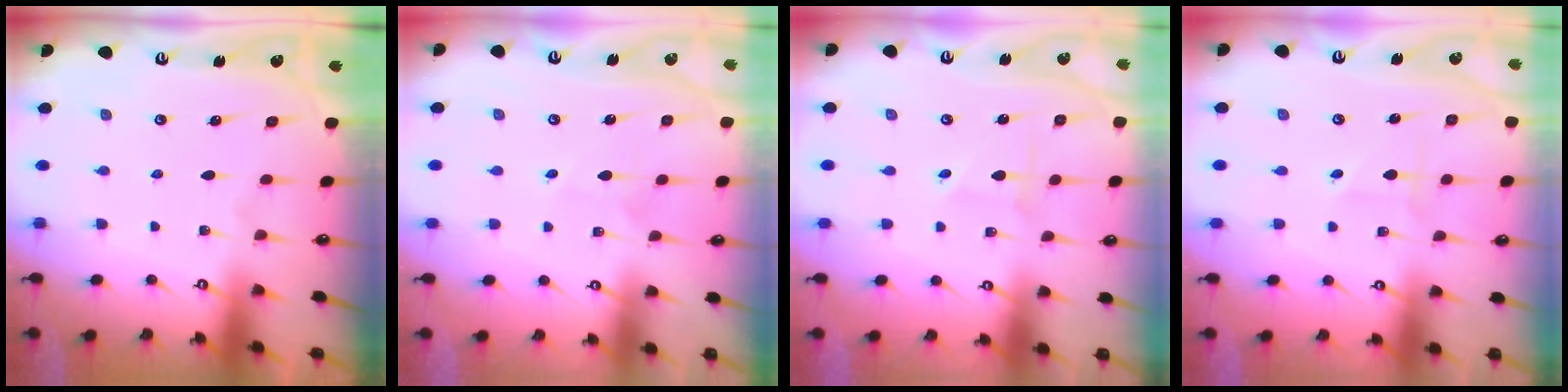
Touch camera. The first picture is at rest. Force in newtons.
{"total": 2.1, "press": 2.1, "slide": 0.1}
{"total": 1.0, "press": 1.0, "slide": 0.1}
{"total": 2.3, "press": 2.3, "slide": 0.1}